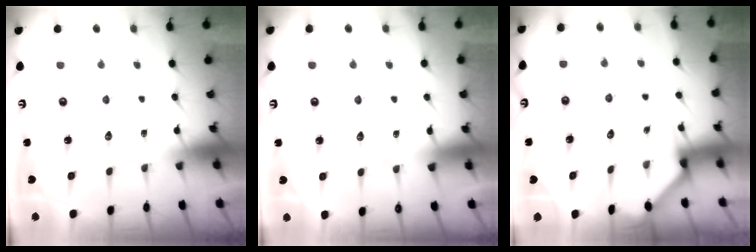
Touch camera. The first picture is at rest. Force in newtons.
{"total": 6.4, "press": 6.4, "slide": 0.8}
{"total": 2.0, "press": 2.0, "slide": 0.2}